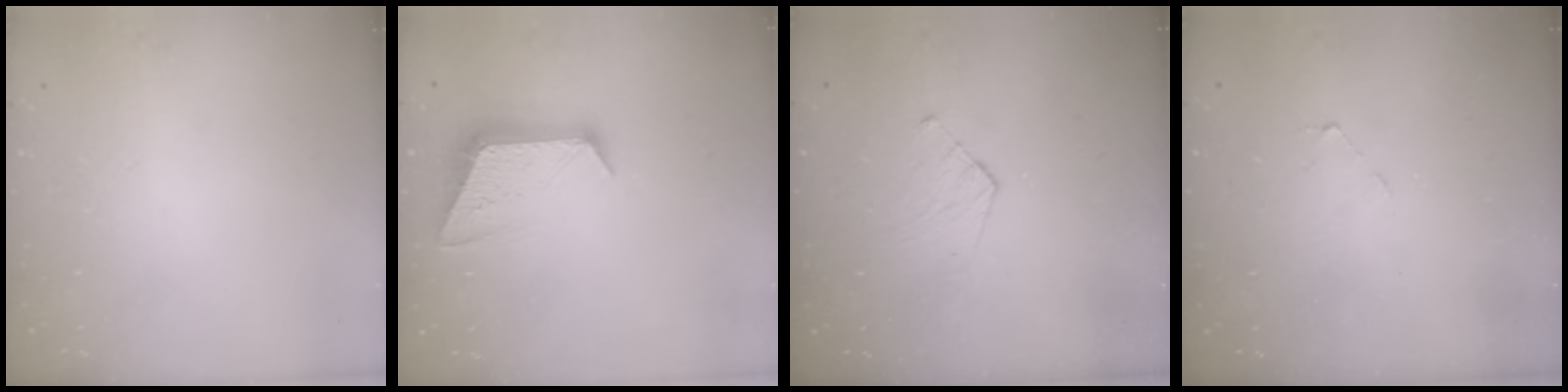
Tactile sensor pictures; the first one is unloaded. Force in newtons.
{"total": 10.3, "press": 10.3, "slide": 0.4}
{"total": 5.8, "press": 5.8, "slide": 0.5}
{"total": 2.8, "press": 2.8, "slide": 0.2}